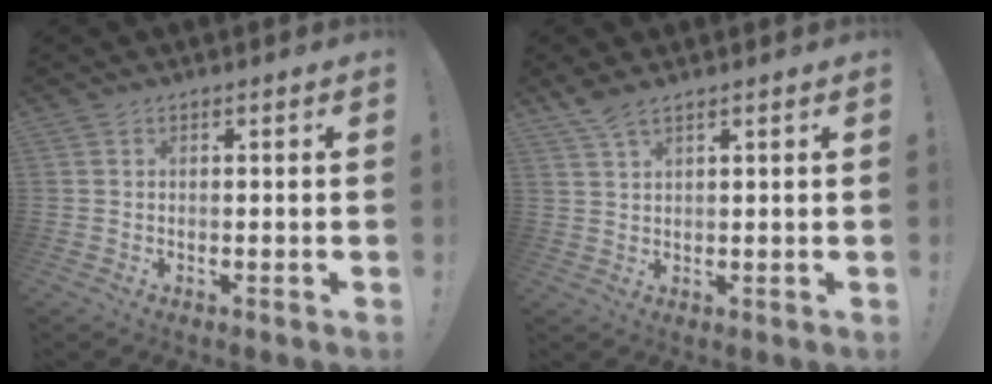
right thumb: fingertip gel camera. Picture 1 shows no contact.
{"total": 4.2, "force": [3.3, 0.6, 2.6], "torque": [-0.051, -0.018, 0.058]}